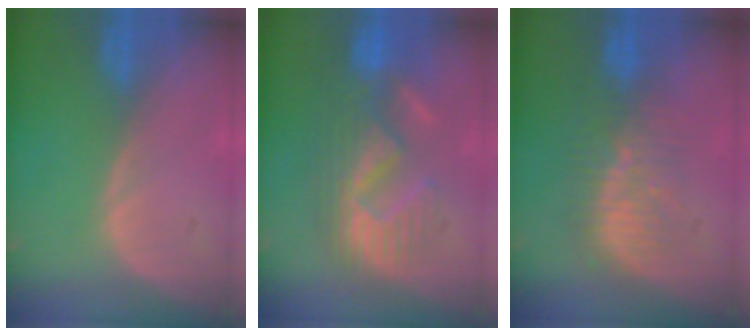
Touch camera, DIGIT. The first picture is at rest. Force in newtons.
{"total": 9.6, "press": 9.4, "slide": 2.2}
{"total": 8.4, "press": 7.8, "slide": 3.0}